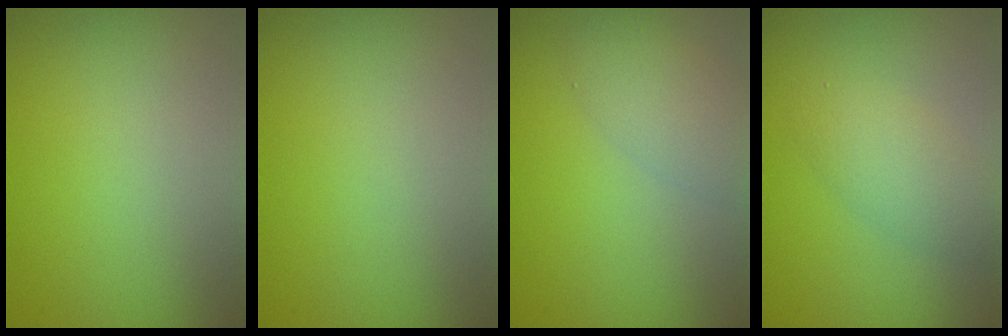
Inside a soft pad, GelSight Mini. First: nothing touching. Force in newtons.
{"total": 0.0}
{"total": 3.0, "press": 3.0, "slide": 0.1}
{"total": 2.7, "press": 2.7, "slide": 0.1}